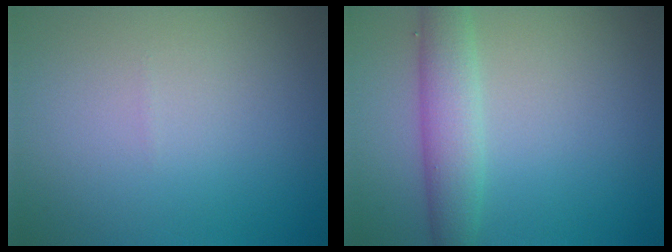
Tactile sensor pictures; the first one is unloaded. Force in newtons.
{"total": 3.9, "press": 3.9, "slide": 0.1}